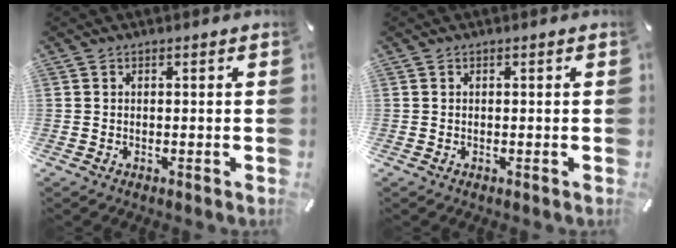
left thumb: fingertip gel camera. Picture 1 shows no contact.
{"total": 0.0}